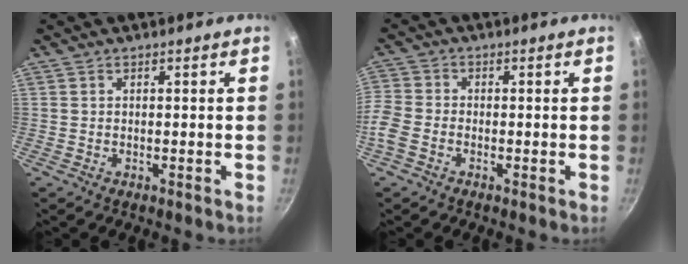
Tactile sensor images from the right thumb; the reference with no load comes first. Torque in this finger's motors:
{"motor_torque": [-0.76, 1.11, 1.44, -0.17, 0.38]}